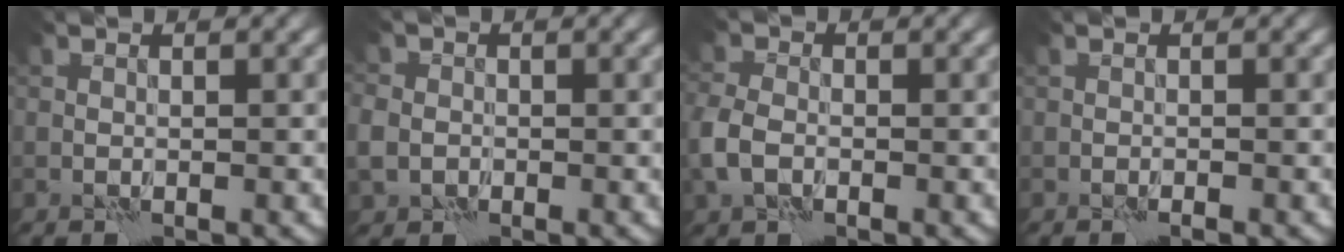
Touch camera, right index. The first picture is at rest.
{"total": 3.0, "force": [-0.6, 2.6, 1.2], "torque": [-0.025, -0.005, -0.016]}
{"total": 3.7, "force": [-1.2, 2.6, 2.4], "torque": [-0.066, 0.000, -0.035]}
{"total": 0.6, "force": [-0.5, 0.0, 0.4], "torque": [-0.006, 0.002, -0.010]}